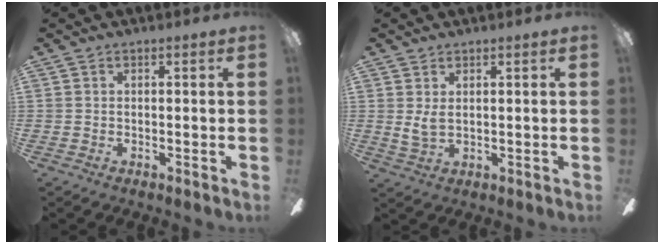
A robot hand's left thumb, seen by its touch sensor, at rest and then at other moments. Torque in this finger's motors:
{"motor_torque": [0.63, 0.38, 0.47, -0.53, 0.12]}